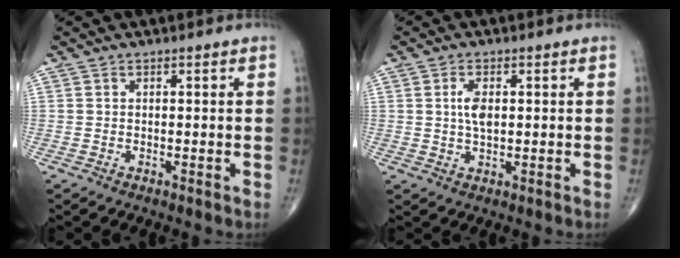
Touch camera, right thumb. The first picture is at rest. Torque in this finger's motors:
{"motor_torque": [0.58, 1.83, 0.68, 0.34, 0.02]}